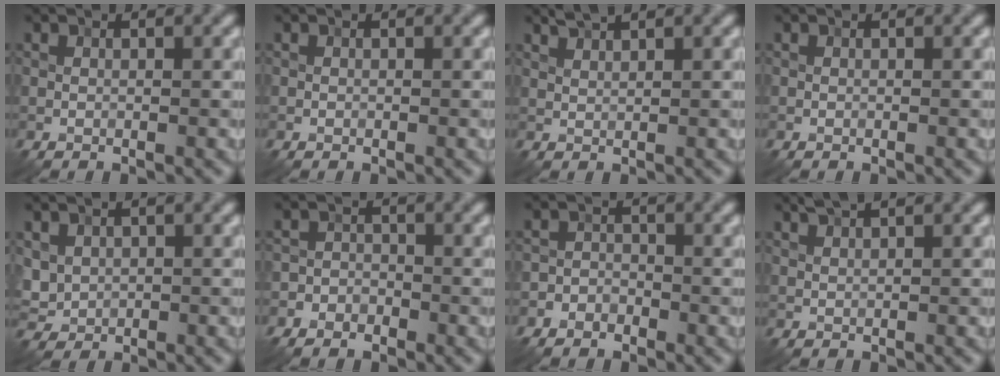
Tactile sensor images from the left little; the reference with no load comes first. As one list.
[{"total": 0.0}, {"total": 1.5, "force": [1.3, 0.0, 0.7], "torque": [-0.021, 0.002, 0.027]}, {"total": 0.0}, {"total": 2.4, "force": [0.7, 2.0, 1.1], "torque": [-0.030, -0.001, 0.018]}, {"total": 2.6, "force": [-1.8, 1.8, 0.4], "torque": [0.018, 0.004, -0.039]}, {"total": 2.0, "force": [-1.4, 1.4, 0.3], "torque": [0.011, 0.008, -0.034]}, {"total": 1.4, "force": [1.2, 0.0, 0.8], "torque": [-0.022, 0.002, 0.023]}]